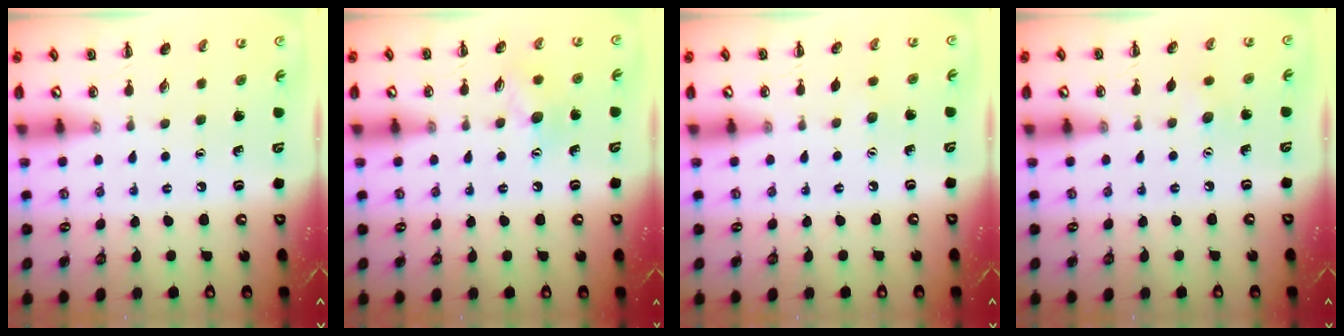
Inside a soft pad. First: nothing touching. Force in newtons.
{"total": 8.0, "press": 8.0, "slide": 0.8}
{"total": 3.5, "press": 3.5, "slide": 0.7}
{"total": 3.8, "press": 3.6, "slide": 0.9}